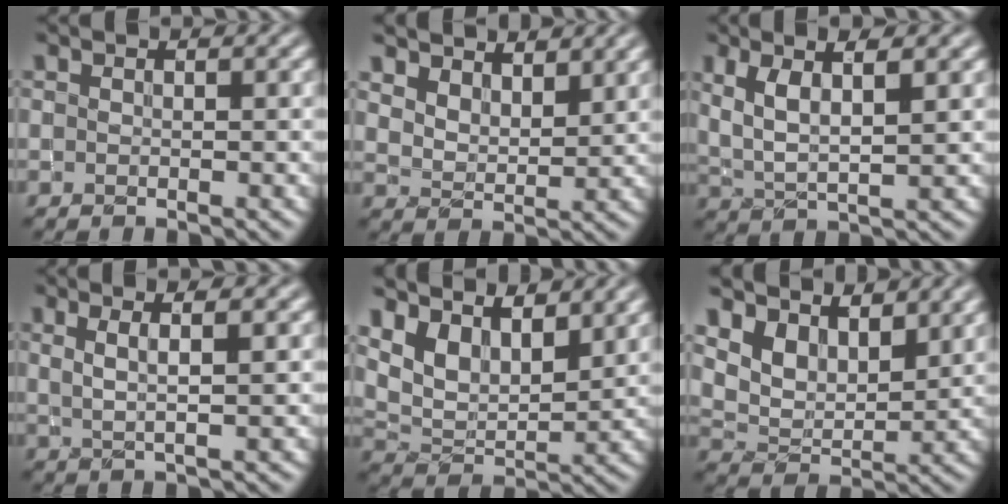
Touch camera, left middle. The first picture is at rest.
{"total": 6.0, "force": [5.0, 2.4, 2.3], "torque": [-0.058, 0.000, 0.082]}
{"total": 4.7, "force": [2.0, 1.3, 4.0], "torque": [-0.083, -0.002, 0.042]}
{"total": 3.5, "force": [1.5, 0.9, 3.1], "torque": [-0.042, -0.001, 0.014]}
{"total": 7.3, "force": [5.2, 3.3, 4.1], "torque": [-0.091, 0.004, 0.088]}
{"total": 6.1, "force": [4.7, 2.8, 2.6], "torque": [-0.067, -0.016, 0.089]}